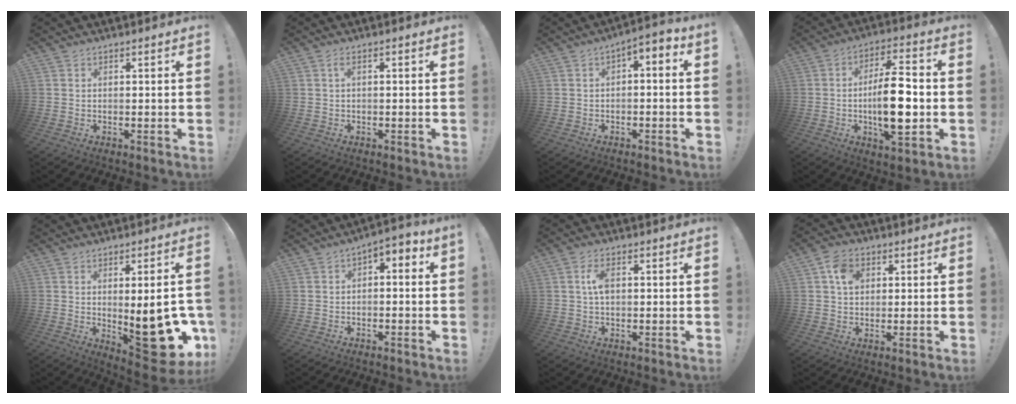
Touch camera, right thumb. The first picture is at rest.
{"total": 1.7, "force": [-0.3, 0.2, 1.6], "torque": [-0.033, 0.006, -0.007]}
{"total": 3.6, "force": [-1.7, 1.3, 2.9], "torque": [-0.050, 0.008, -0.030]}
{"total": 15.9, "force": [-2.0, 5.4, 14.8], "torque": [-0.259, 0.004, -0.041]}
{"total": 18.8, "force": [-3.6, 6.5, 17.2], "torque": [-0.204, 0.000, -0.041]}
{"total": 3.4, "force": [-1.6, 1.6, 2.5], "torque": [-0.044, 0.011, -0.030]}
{"total": 4.5, "force": [0.7, 2.4, 3.7], "torque": [-0.057, 0.002, 0.009]}
{"total": 6.7, "force": [2.2, 5.0, 3.9], "torque": [-0.058, 0.002, 0.042]}